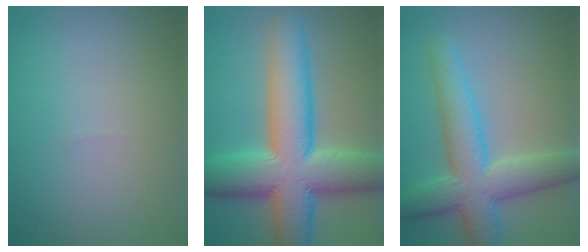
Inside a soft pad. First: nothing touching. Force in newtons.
{"total": 12.7, "press": 12.7, "slide": 0.5}
{"total": 7.7, "press": 7.7, "slide": 0.5}